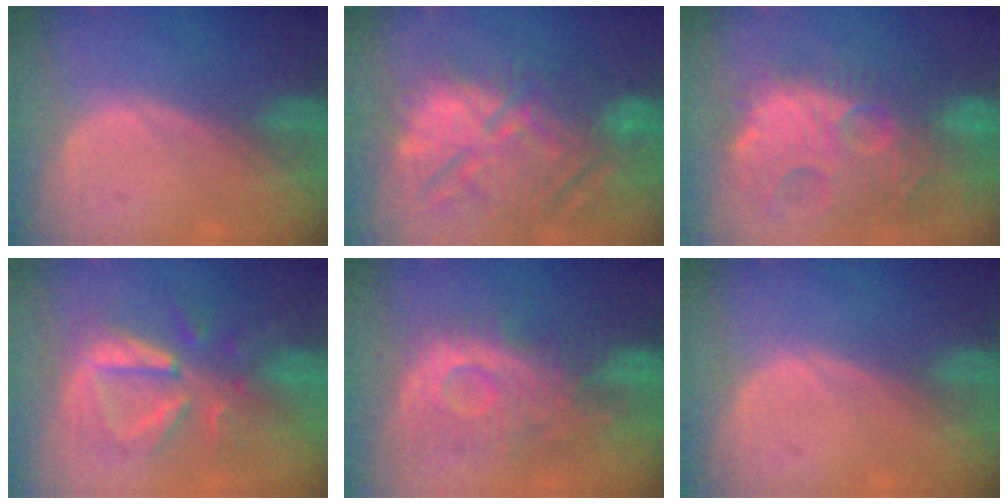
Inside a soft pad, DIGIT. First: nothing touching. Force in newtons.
{"total": 15.0, "press": 12.9, "slide": 7.5}
{"total": 14.8, "press": 12.6, "slide": 7.6}
{"total": 9.0, "press": 8.6, "slide": 2.4}
{"total": 10.4, "press": 9.8, "slide": 3.3}
{"total": 0.0}